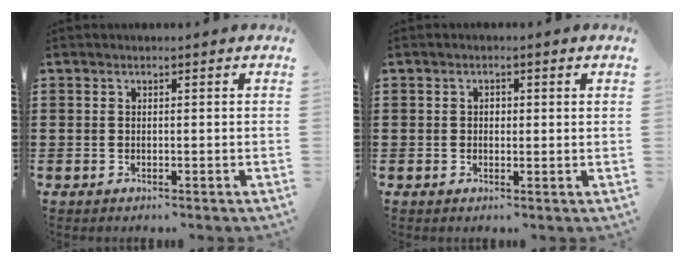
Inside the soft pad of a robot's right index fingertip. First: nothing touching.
{"total": 1.0, "force": [0.1, 0.5, 0.8], "torque": [-0.018, 0.003, 0.000]}